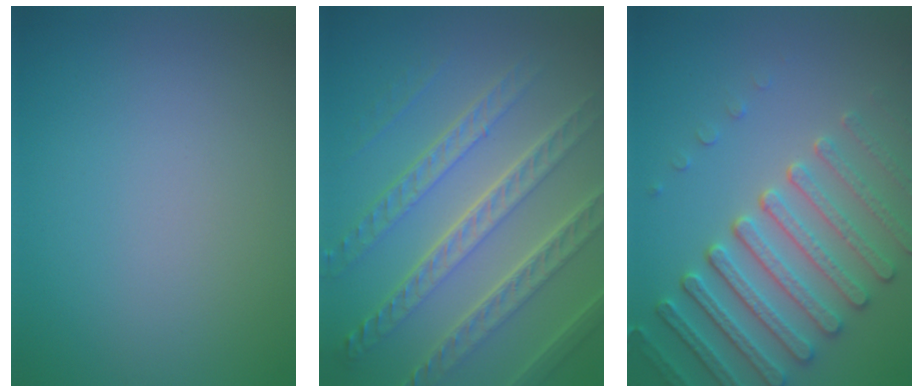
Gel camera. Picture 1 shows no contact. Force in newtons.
{"total": 8.0, "press": 5.7, "slide": 5.7}
{"total": 5.6, "press": 5.1, "slide": 2.2}